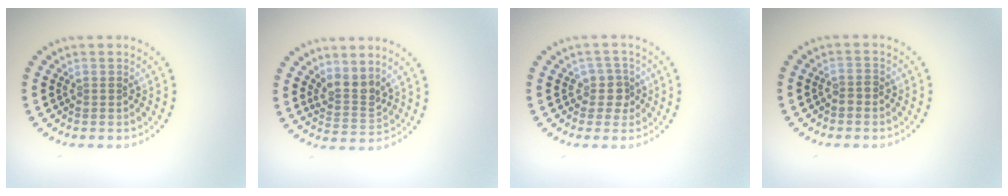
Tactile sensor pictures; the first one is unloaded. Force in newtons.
{"total": 2.6, "press": 1.9, "slide": 1.7}
{"total": 2.0, "press": 1.5, "slide": 1.2}
{"total": 0.9, "press": 0.8, "slide": 0.4}